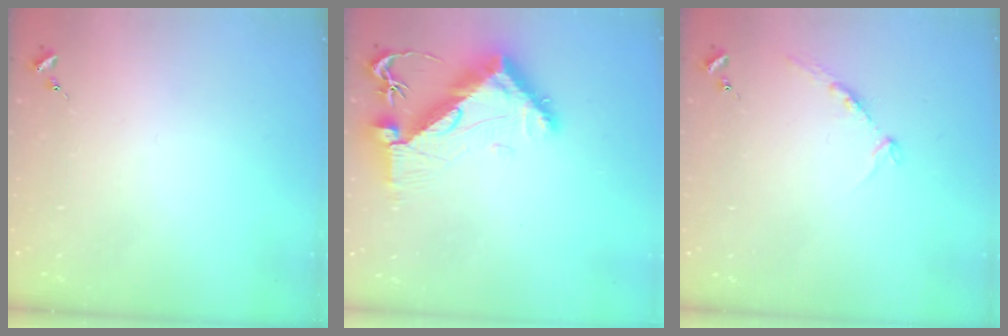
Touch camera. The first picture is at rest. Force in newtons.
{"total": 10.8, "press": 10.8, "slide": 1.3}
{"total": 8.3, "press": 8.2, "slide": 0.9}